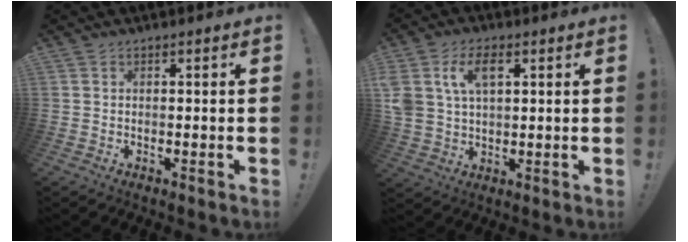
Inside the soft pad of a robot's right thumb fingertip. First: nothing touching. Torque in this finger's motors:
{"motor_torque": [1.80, 1.91, 0.42, -0.19, 0.10]}